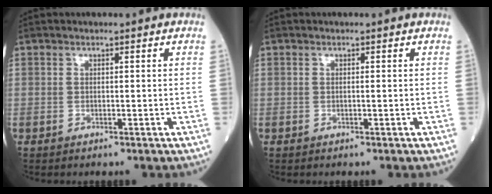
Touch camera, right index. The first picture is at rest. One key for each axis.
{"total": 0.0}